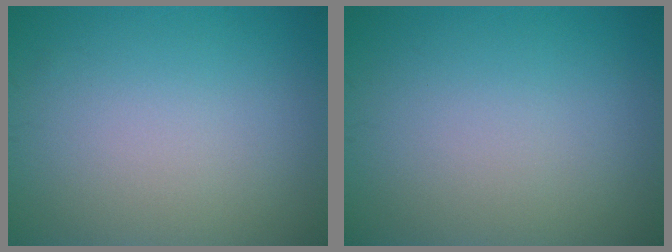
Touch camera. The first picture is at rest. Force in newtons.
{"total": 0.0}